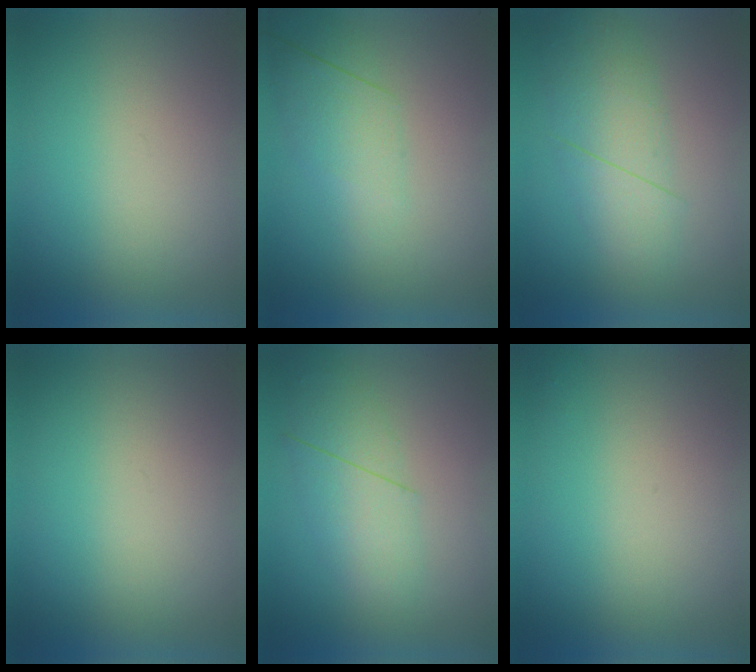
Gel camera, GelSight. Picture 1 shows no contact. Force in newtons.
{"total": 2.2}
{"total": 2.8}
{"total": 0.0}
{"total": 2.4}
{"total": 1.1}